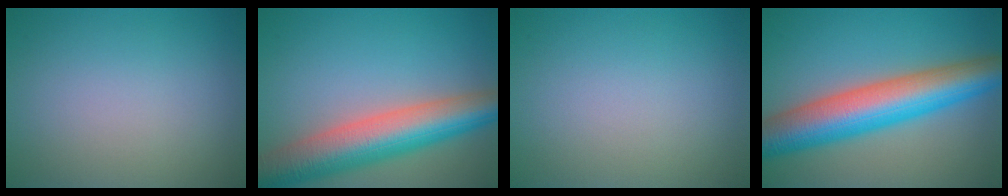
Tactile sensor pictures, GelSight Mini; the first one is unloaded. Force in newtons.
{"total": 9.5, "press": 9.5, "slide": 0.5}
{"total": 0.0}
{"total": 10.2, "press": 10.2, "slide": 0.3}